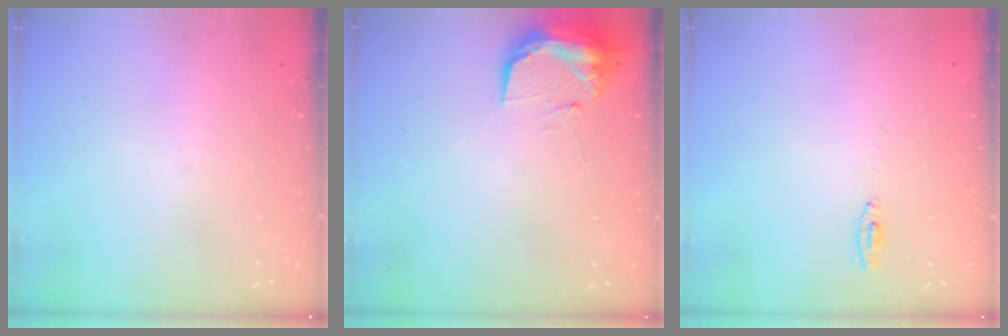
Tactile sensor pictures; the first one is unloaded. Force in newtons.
{"total": 10.4, "press": 10.4, "slide": 1.2}
{"total": 4.2, "press": 2.6, "slide": 3.3}